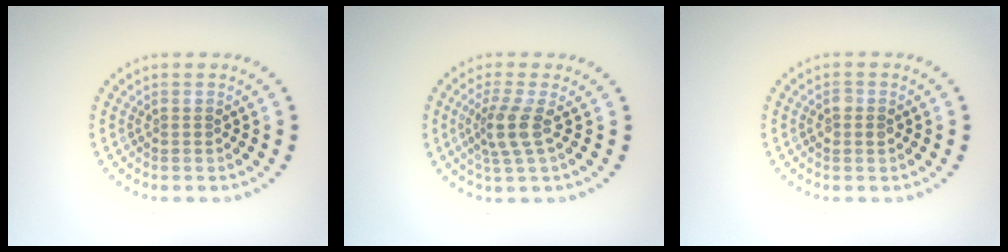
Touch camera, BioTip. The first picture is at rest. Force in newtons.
{"total": 2.7, "press": 2.0, "slide": 1.8}
{"total": 1.1, "press": 1.1, "slide": 0.0}